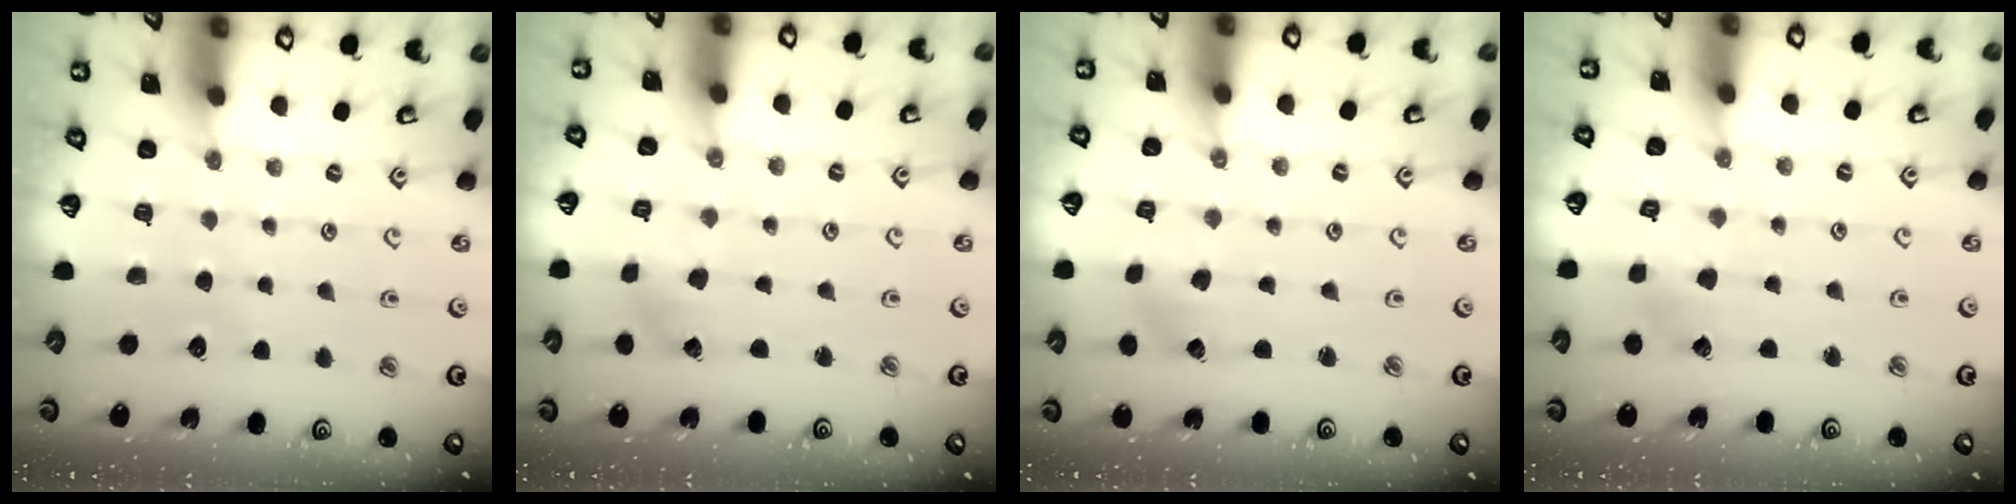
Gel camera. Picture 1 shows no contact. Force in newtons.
{"total": 0.0}
{"total": 2.4, "press": 2.3, "slide": 0.4}
{"total": 2.2, "press": 2.2, "slide": 0.3}